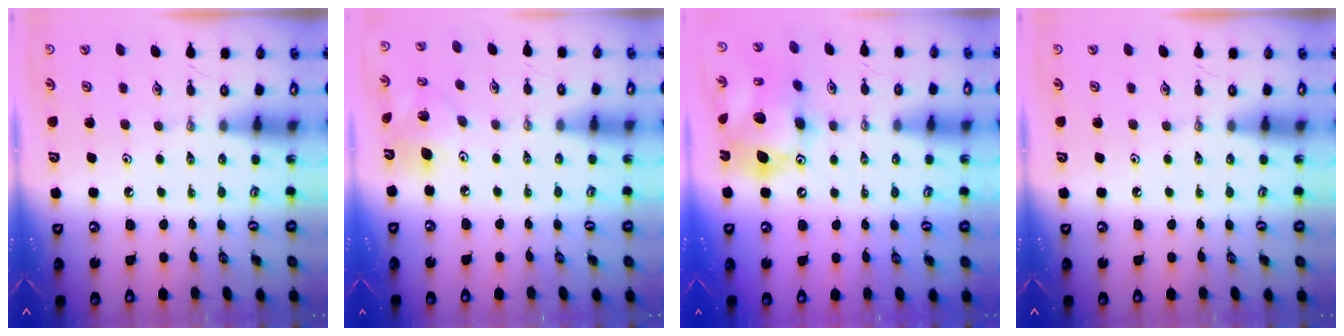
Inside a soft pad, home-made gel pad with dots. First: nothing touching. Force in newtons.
{"total": 9.8, "press": 9.6, "slide": 1.8}
{"total": 14.7, "press": 14.6, "slide": 1.3}
{"total": 0.0}